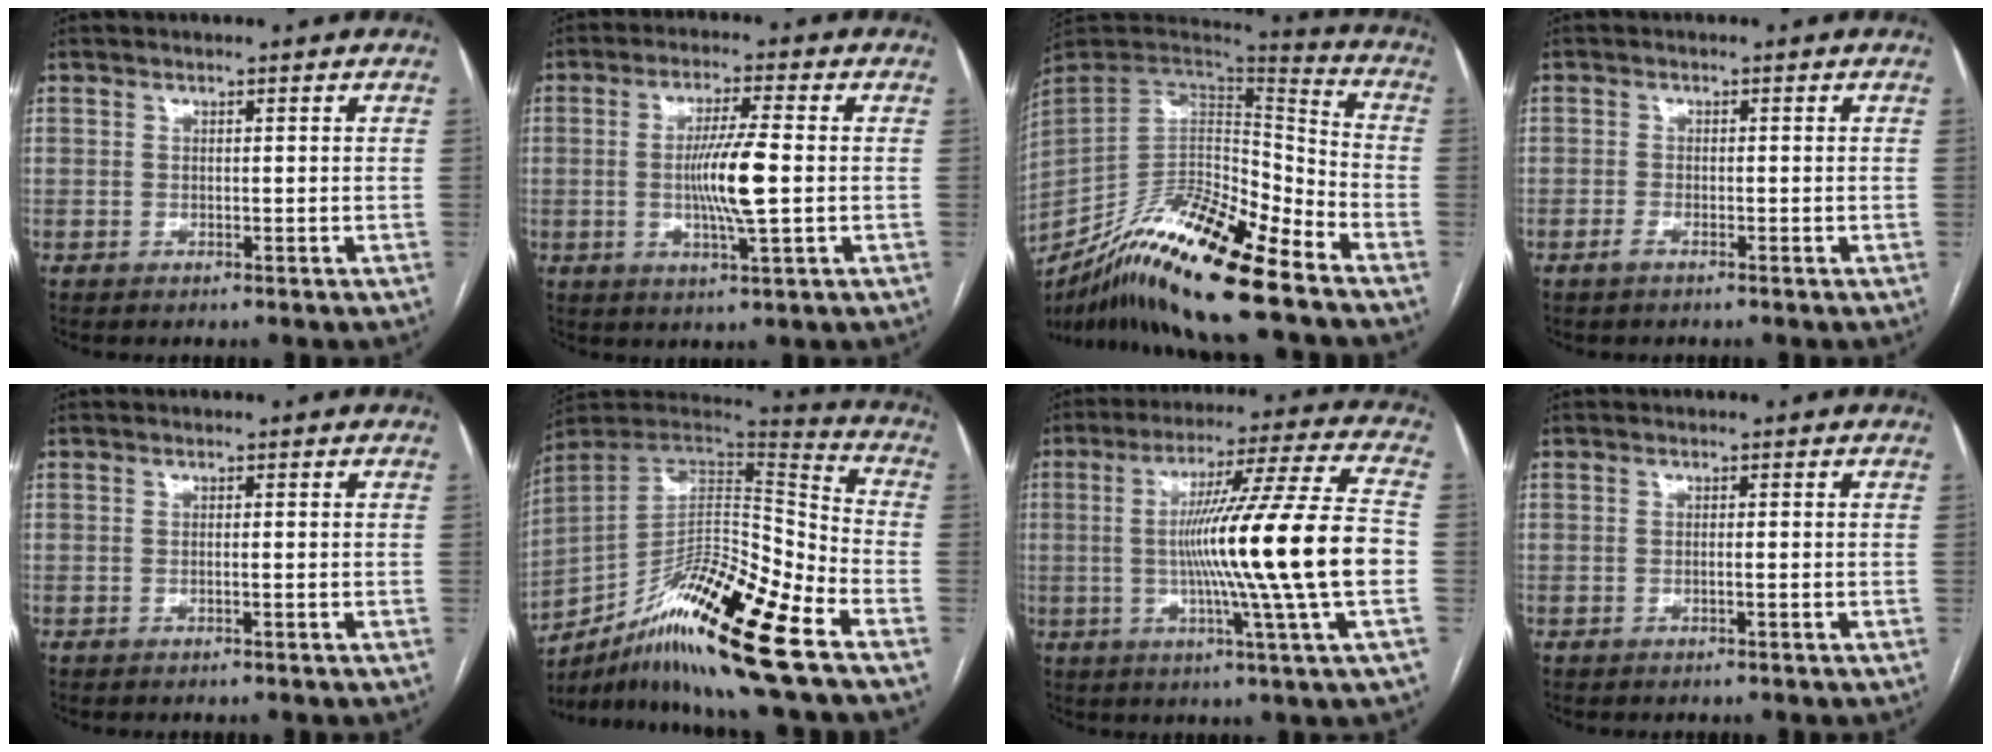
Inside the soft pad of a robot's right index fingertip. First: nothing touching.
{"total": 8.3, "force": [-0.6, 0.2, 8.2], "torque": [-0.155, -0.005, -0.013]}
{"total": 22.7, "force": [-16.8, 2.9, 15.1], "torque": [-0.281, -0.012, -0.306]}
{"total": 1.1, "force": [-0.8, 0.4, 0.7], "torque": [-0.014, 0.000, -0.015]}
{"total": 0.6, "force": [-0.2, -0.1, 0.5], "torque": [-0.008, 0.001, -0.003]}
{"total": 21.9, "force": [-13.3, 1.9, 17.2], "torque": [-0.291, -0.010, -0.233]}
{"total": 20.3, "force": [-2.0, -2.2, 20.1], "torque": [-0.326, -0.004, -0.048]}
{"total": 0.8, "force": [-0.3, -0.1, 0.7], "torque": [-0.012, 0.000, -0.005]}